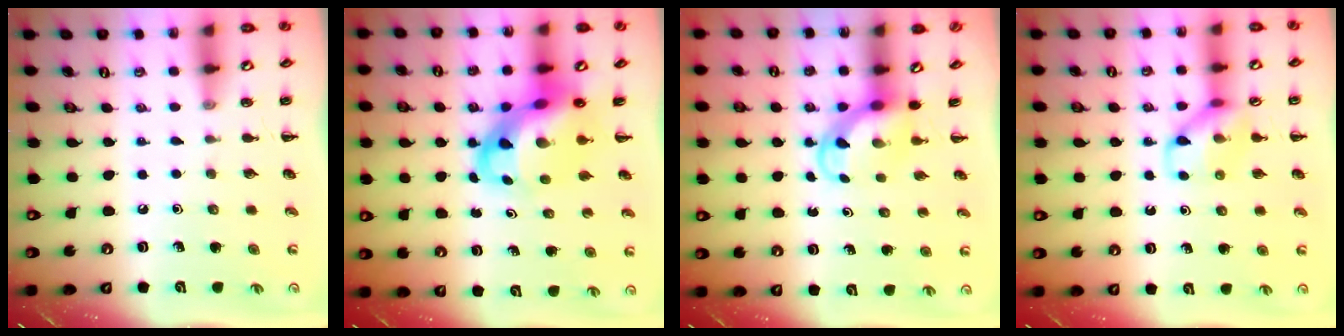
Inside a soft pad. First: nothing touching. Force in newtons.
{"total": 8.6, "press": 8.2, "slide": 2.4}
{"total": 3.7, "press": 3.6, "slide": 0.8}
{"total": 10.0, "press": 10.0, "slide": 0.5}